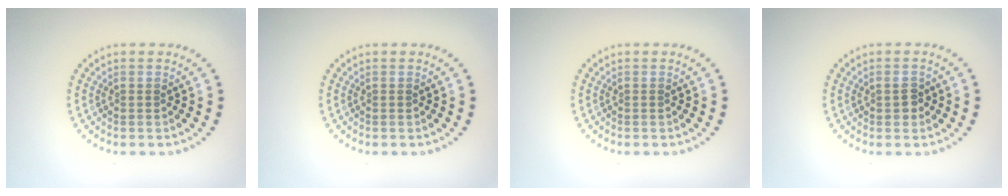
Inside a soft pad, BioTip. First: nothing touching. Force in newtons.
{"total": 0.0}
{"total": 0.0}
{"total": 1.5, "press": 1.5, "slide": 0.3}